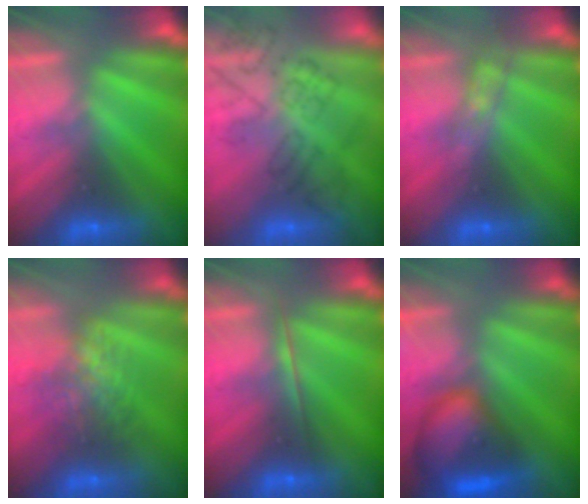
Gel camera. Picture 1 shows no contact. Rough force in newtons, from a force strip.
{"total": 4.5}
{"total": 2.8}
{"total": 7.5}
{"total": 1.7}
{"total": 7.3}